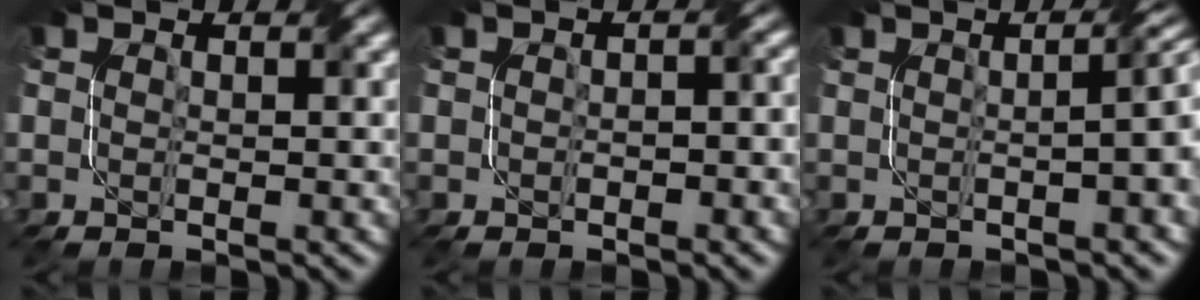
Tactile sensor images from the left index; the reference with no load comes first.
{"total": 2.2, "force": [-0.2, 1.3, 1.8], "torque": [-0.018, 0.000, -0.001]}
{"total": 5.7, "force": [0.6, 2.5, 5.1], "torque": [-0.029, 0.026, -0.011]}